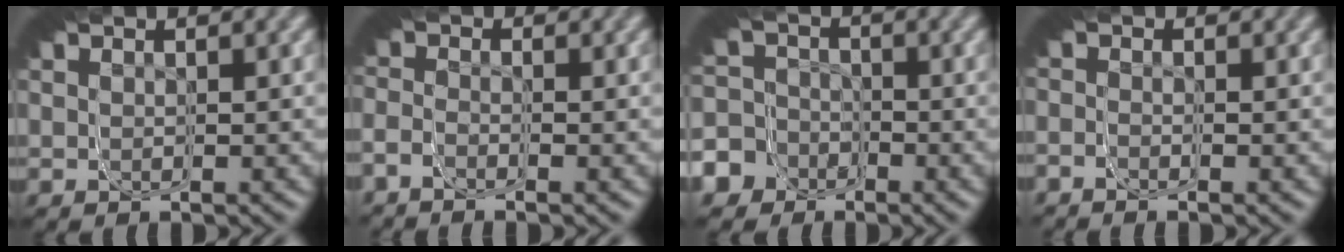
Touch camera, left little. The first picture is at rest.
{"total": 1.8, "force": [-0.6, 1.1, 1.3], "torque": [0.016, 0.007, -0.016]}
{"total": 14.5, "force": [-2.0, 12.5, 7.1], "torque": [-0.111, -0.036, -0.038]}
{"total": 0.7, "force": [-0.5, -0.4, 0.3], "torque": [0.021, -0.001, -0.007]}